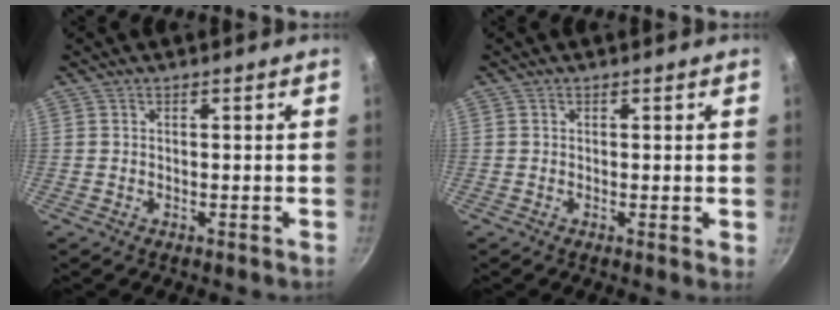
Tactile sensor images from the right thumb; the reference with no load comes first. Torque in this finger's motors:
{"motor_torque": [-0.33, -0.23, -0.19, -0.17, -0.01]}